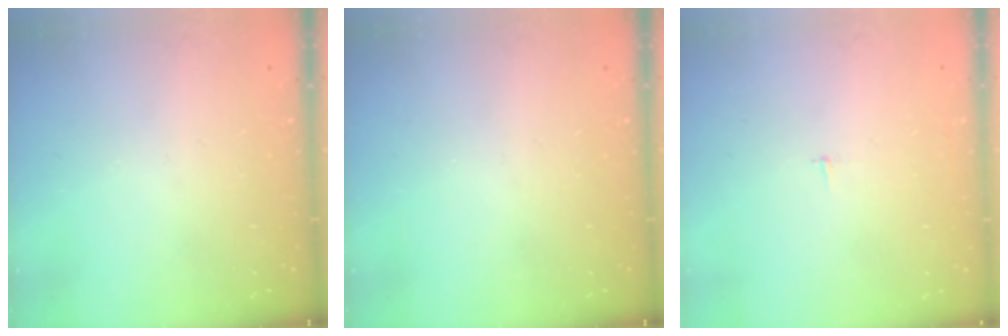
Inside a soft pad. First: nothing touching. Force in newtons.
{"total": 0.0}
{"total": 2.1, "press": 2.1, "slide": 0.2}